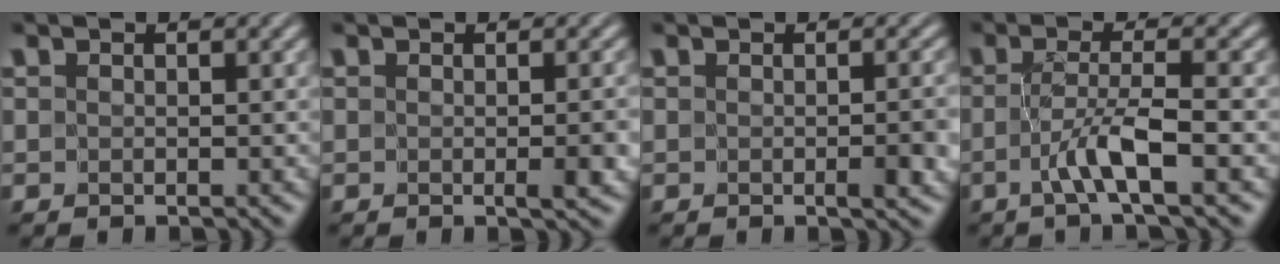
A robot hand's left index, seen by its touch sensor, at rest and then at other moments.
{"total": 1.9, "force": [-0.4, 0.1, 1.8], "torque": [-0.025, -0.008, -0.003]}
{"total": 2.1, "force": [-0.5, 0.2, 2.0], "torque": [-0.027, -0.007, -0.004]}
{"total": 3.5, "force": [-1.5, 0.1, 3.2], "torque": [-0.062, 0.001, -0.032]}